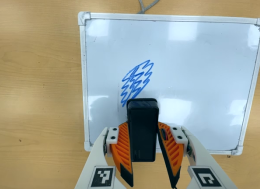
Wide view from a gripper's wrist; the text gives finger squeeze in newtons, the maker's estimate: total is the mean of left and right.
{"total": 6.0, "left": 5.1, "right": 6.8}